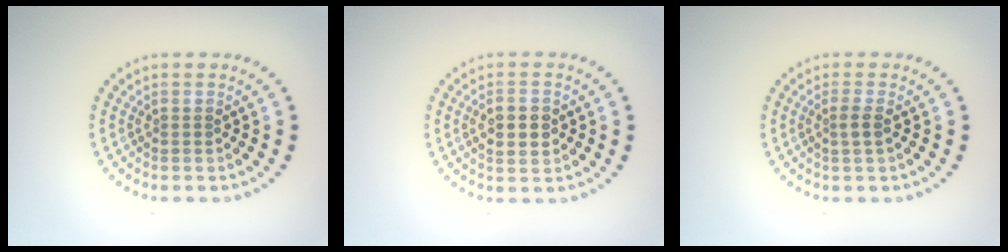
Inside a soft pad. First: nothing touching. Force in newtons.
{"total": 2.9, "press": 2.9, "slide": 0.0}
{"total": 1.2, "press": 0.9, "slide": 0.7}